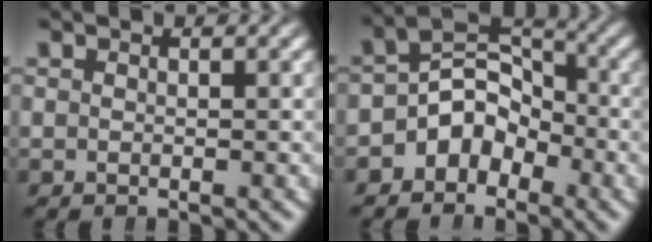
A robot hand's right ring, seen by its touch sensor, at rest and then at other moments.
{"total": 8.3, "force": [-1.0, 6.8, 4.7], "torque": [-0.092, -0.009, -0.023]}